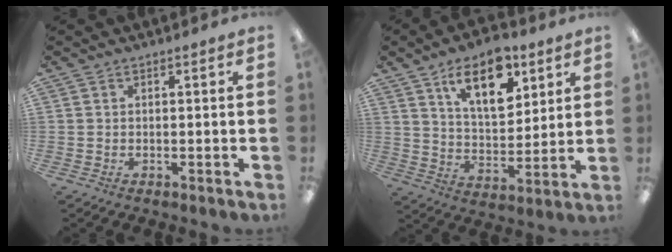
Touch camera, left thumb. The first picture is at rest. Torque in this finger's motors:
{"motor_torque": [0.30, 0.47, 1.65, -1.12, 0.04]}